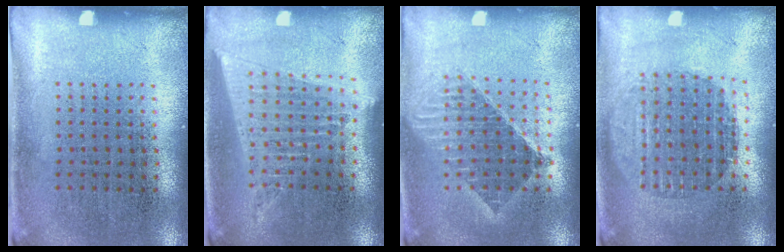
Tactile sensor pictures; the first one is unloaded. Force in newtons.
{"total": 1.8, "press": 1.6, "slide": 0.9}
{"total": 1.5, "press": 1.3, "slide": 0.8}
{"total": 1.8, "press": 1.5, "slide": 1.0}